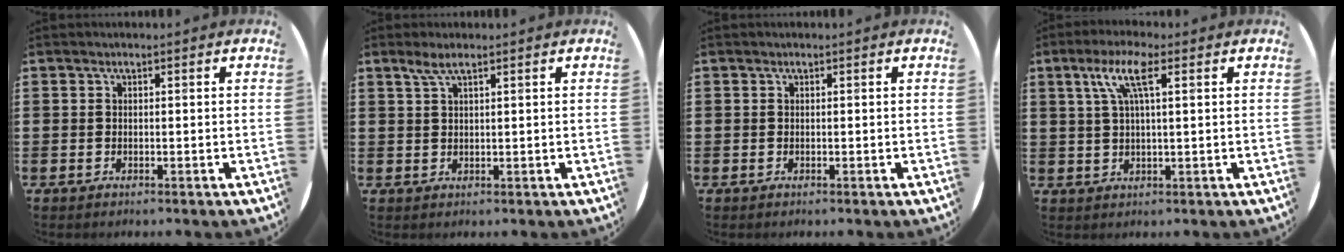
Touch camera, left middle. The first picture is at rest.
{"total": 2.3, "force": [1.6, 0.3, 1.7], "torque": [-0.034, 0.004, 0.027]}
{"total": 0.0}
{"total": 5.9, "force": [2.6, 1.2, 5.1], "torque": [-0.108, 0.013, 0.040]}